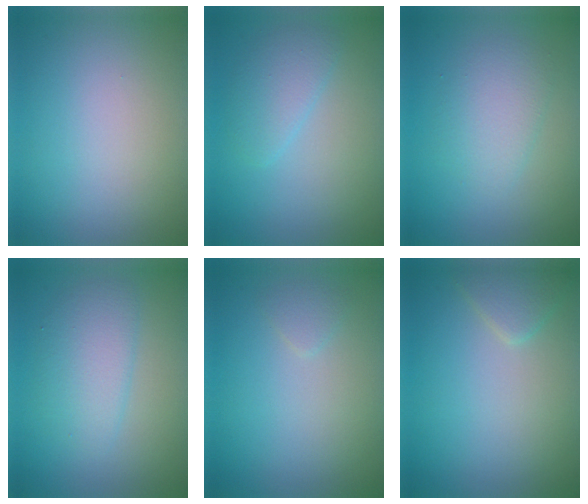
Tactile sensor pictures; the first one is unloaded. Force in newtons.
{"total": 2.4, "press": 2.4, "slide": 0.1}
{"total": 2.7, "press": 2.7, "slide": 0.1}
{"total": 3.2, "press": 3.2, "slide": 0.0}
{"total": 0.9, "press": 0.9, "slide": 0.0}
{"total": 1.8, "press": 1.8, "slide": 0.1}